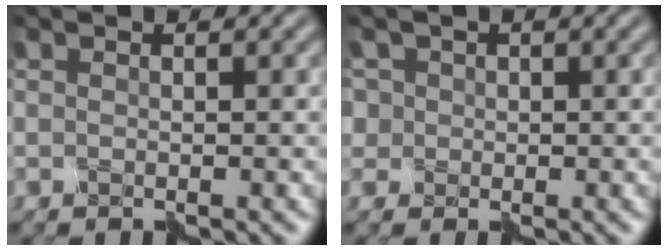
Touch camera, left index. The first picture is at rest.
{"total": 3.7, "force": [1.4, 3.2, 1.3], "torque": [-0.053, 0.018, 0.004]}